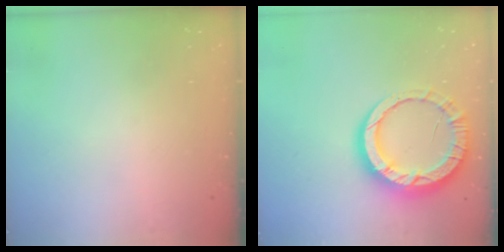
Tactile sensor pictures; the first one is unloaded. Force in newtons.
{"total": 15.1, "press": 15.1, "slide": 1.4}